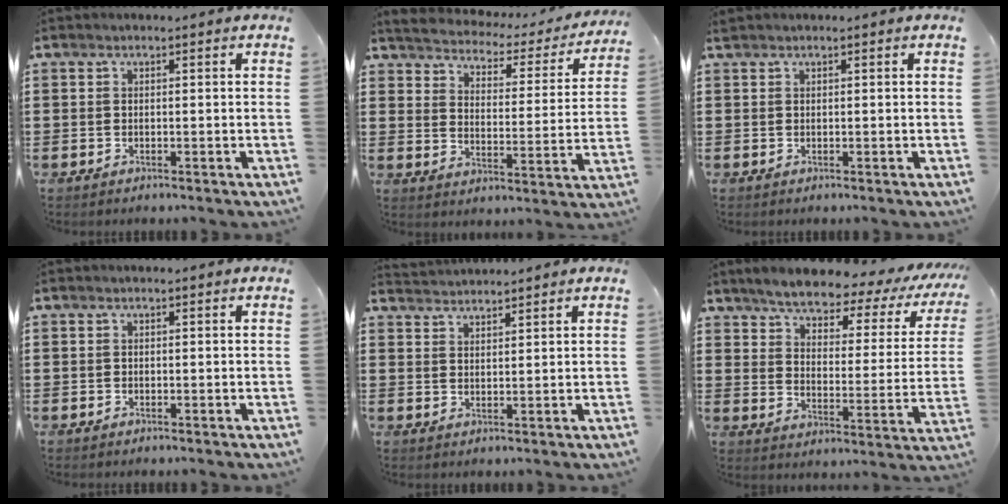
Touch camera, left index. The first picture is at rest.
{"total": 2.4, "force": [2.4, 0.4, 0.1], "torque": [-0.023, -0.025, 0.030]}
{"total": 0.0}
{"total": 0.0}
{"total": 2.2, "force": [2.2, -0.1, -0.4], "torque": [0.001, -0.003, 0.043]}
{"total": 4.9, "force": [4.5, 0.6, 1.8], "torque": [-0.062, -0.033, 0.070]}